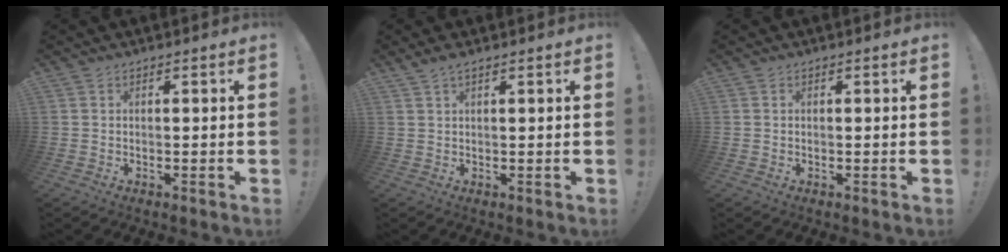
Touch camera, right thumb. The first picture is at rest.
{"total": 2.0, "force": [1.4, 0.3, 1.3], "torque": [-0.032, -0.001, 0.027]}
{"total": 0.0}